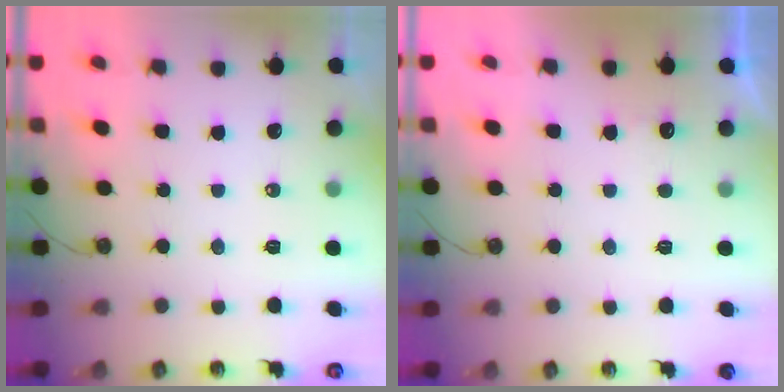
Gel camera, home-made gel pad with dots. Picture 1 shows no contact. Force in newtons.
{"total": 1.2, "press": 1.0, "slide": 0.7}